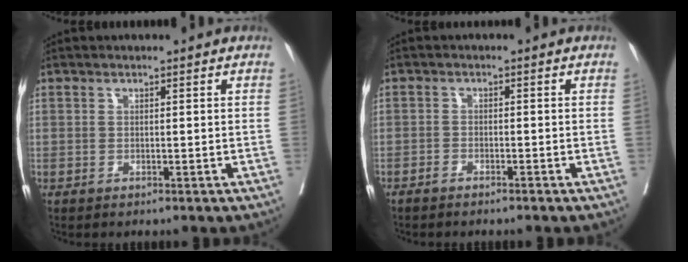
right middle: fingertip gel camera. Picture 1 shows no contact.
{"total": 1.8, "force": [-1.6, 0.2, 0.9], "torque": [-0.014, -0.001, -0.026]}